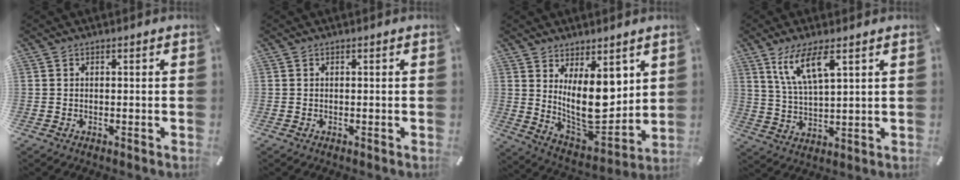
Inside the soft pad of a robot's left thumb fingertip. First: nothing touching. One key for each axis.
{"total": 0.0}
{"total": 14.2, "fx": 5.4, "fy": 7.3, "fz": 10.9, "tx": -0.185, "ty": -0.061, "tz": 0.101}
{"total": 9.5, "fx": 5.7, "fy": 2.8, "fz": 7.1, "tx": -0.160, "ty": -0.007, "tz": 0.103}